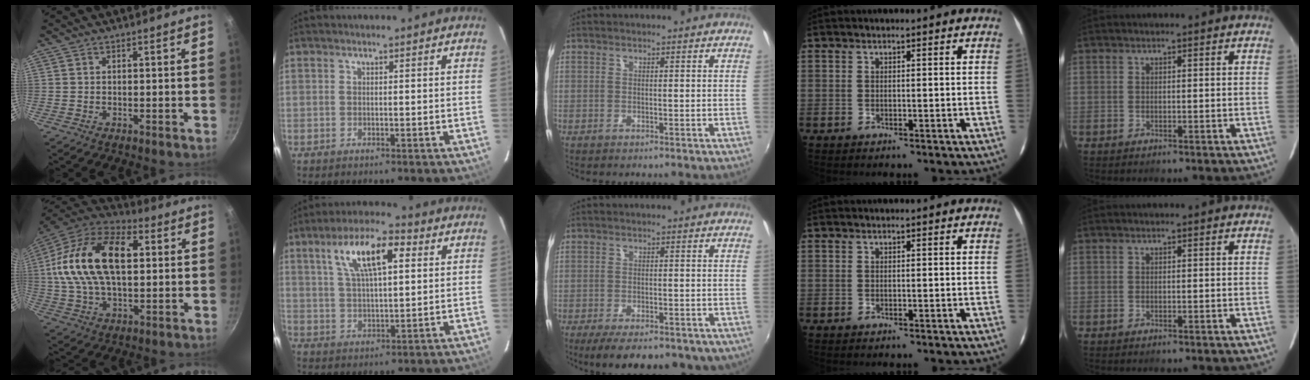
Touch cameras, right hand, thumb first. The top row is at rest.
{"thumb": {"total": 23.0, "force": [3.4, 13.3, 18.5], "torque": [-0.336, 0.027, 0.044]}, "index": {"total": 11.6, "force": [4.7, 4.0, 9.8], "torque": [-0.177, 0.023, 0.084]}, "middle": {"total": 10.4, "force": [-6.2, 4.6, 7.0], "torque": [-0.144, -0.034, -0.083]}}